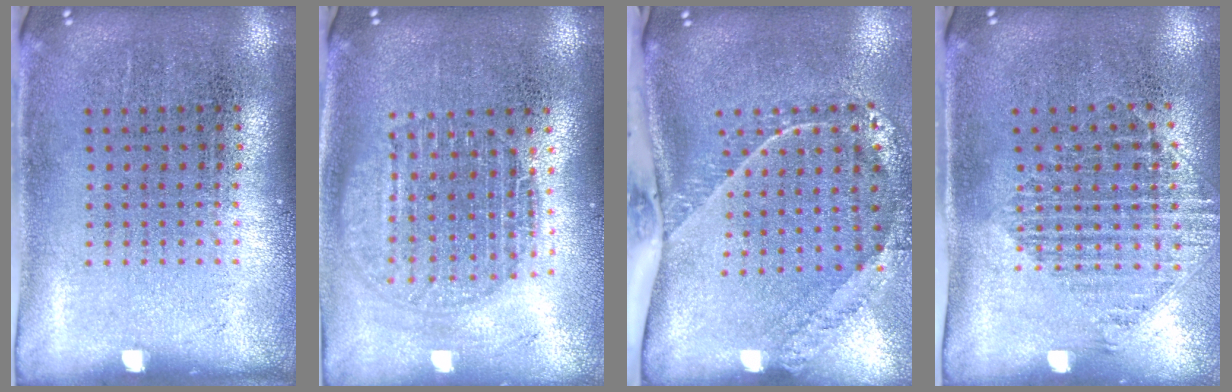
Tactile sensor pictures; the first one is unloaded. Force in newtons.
{"total": 1.7, "press": 1.5, "slide": 0.9}
{"total": 2.6, "press": 1.7, "slide": 1.9}
{"total": 1.4, "press": 1.2, "slide": 0.9}